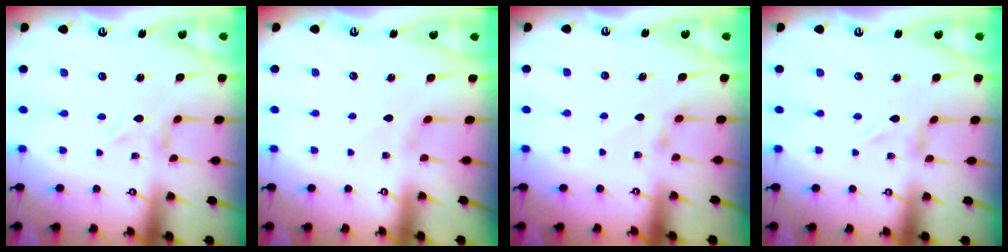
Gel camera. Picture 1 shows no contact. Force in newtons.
{"total": 0.9, "press": 0.8, "slide": 0.3}
{"total": 2.8, "press": 2.7, "slide": 0.5}
{"total": 0.0}